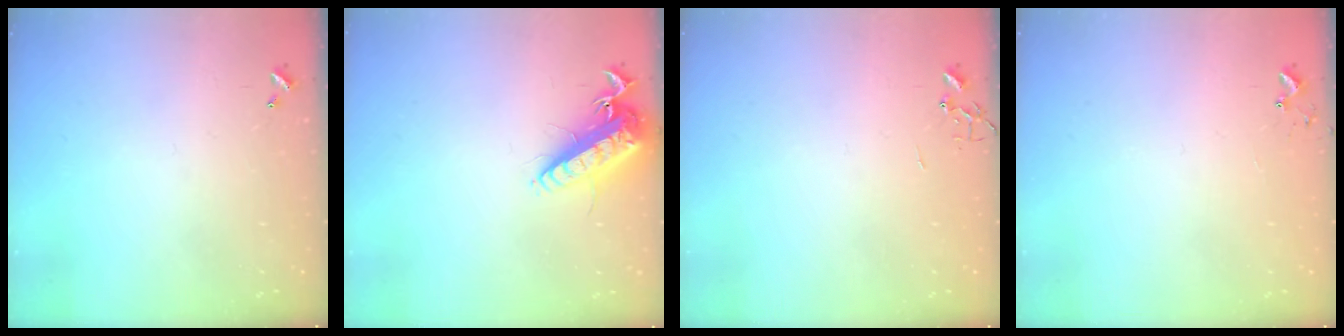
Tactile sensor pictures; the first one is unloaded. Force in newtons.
{"total": 15.9, "press": 15.5, "slide": 3.3}
{"total": 0.0}
{"total": 5.5, "press": 5.4, "slide": 0.4}